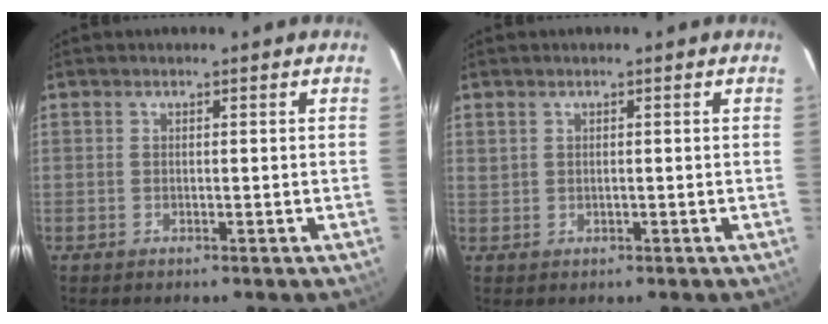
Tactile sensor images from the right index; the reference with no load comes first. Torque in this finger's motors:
{"motor_torque": [0.19, 0.05, -0.03, 0.00]}